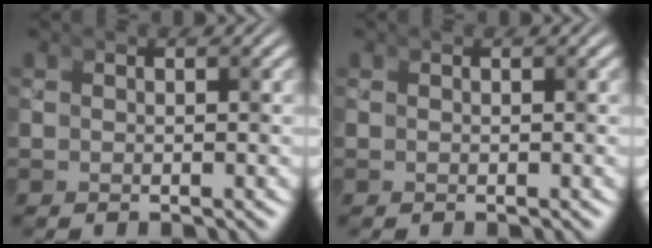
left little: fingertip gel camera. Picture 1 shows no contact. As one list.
[{"total": 0.0}]